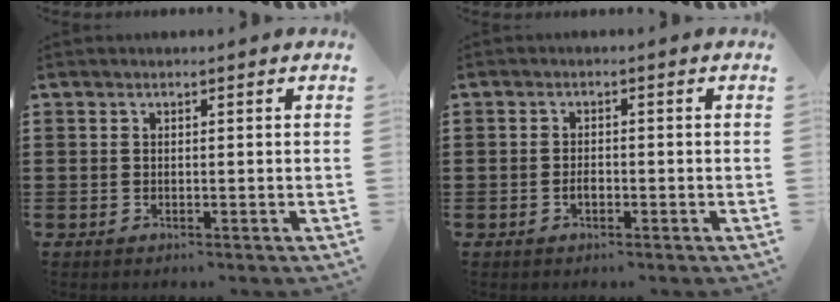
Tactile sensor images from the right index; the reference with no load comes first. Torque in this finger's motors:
{"motor_torque": [1.19, 0.37, 0.08, 0.05]}